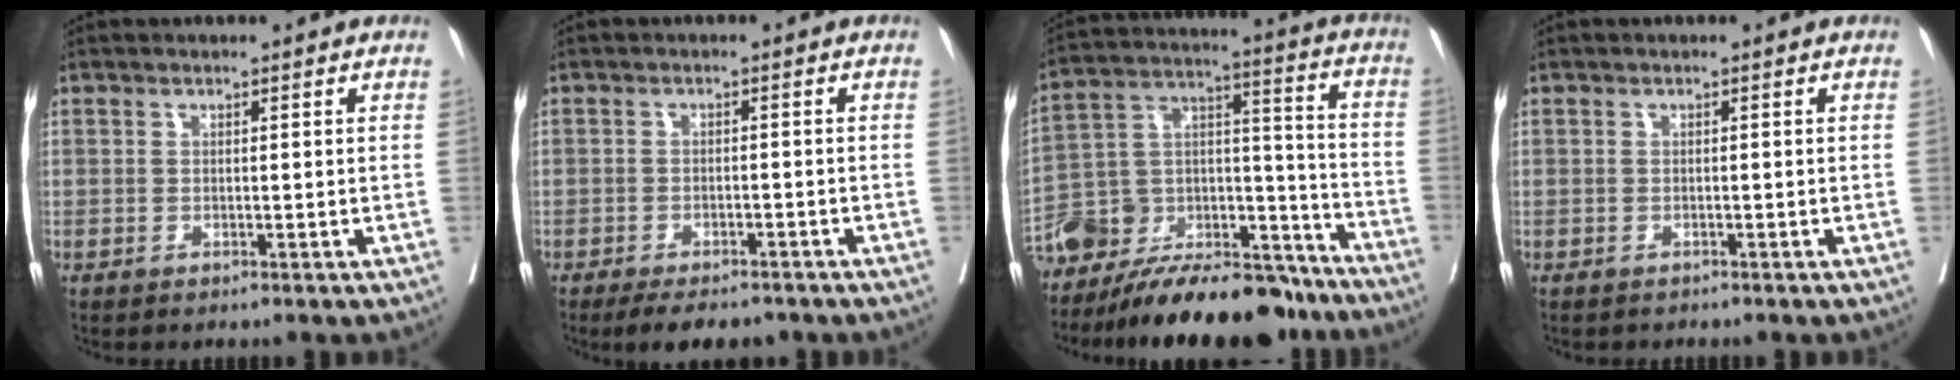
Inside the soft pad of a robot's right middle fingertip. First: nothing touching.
{"total": 6.7, "force": [-5.4, 2.5, 3.1], "torque": [-0.034, -0.002, -0.076]}
{"total": 23.9, "force": [-21.4, 6.2, 8.4], "torque": [-0.151, 0.020, -0.350]}
{"total": 0.7, "force": [-0.6, 0.3, 0.0], "torque": [-0.007, 0.001, -0.012]}